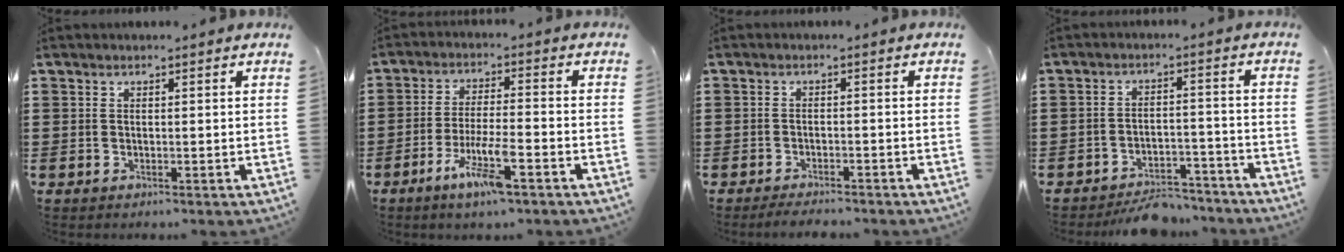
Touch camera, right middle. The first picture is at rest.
{"total": 7.6, "force": [-4.2, 1.3, 6.2], "torque": [-0.123, -0.006, -0.077]}
{"total": 2.1, "force": [-2.1, 0.1, 0.2], "torque": [-0.010, -0.002, -0.043]}
{"total": 5.3, "force": [-5.1, 1.1, 1.1], "torque": [-0.016, 0.011, -0.101]}